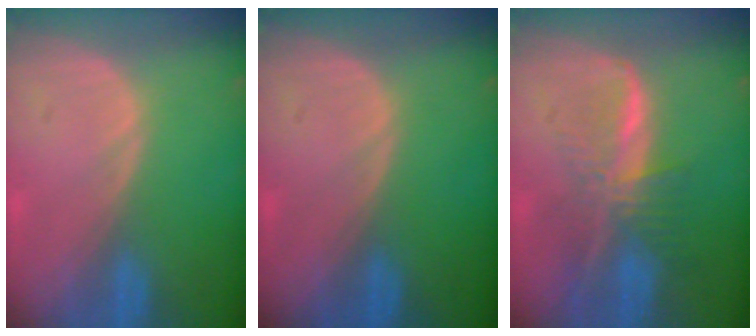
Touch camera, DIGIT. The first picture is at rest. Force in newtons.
{"total": 0.0}
{"total": 8.0, "press": 6.8, "slide": 4.4}